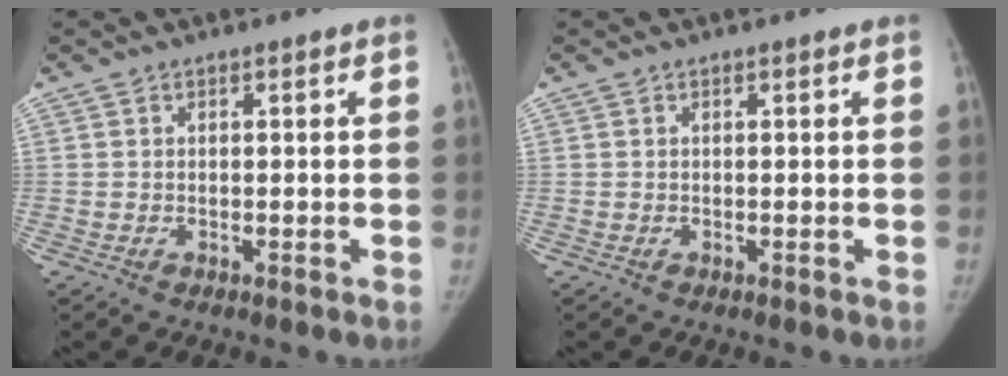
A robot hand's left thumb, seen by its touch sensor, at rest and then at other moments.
{"total": 0.0}